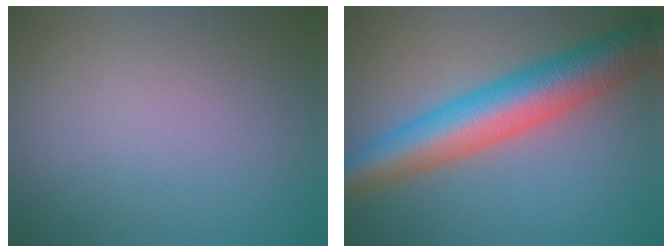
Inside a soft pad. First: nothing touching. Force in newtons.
{"total": 8.9, "press": 8.9, "slide": 0.1}